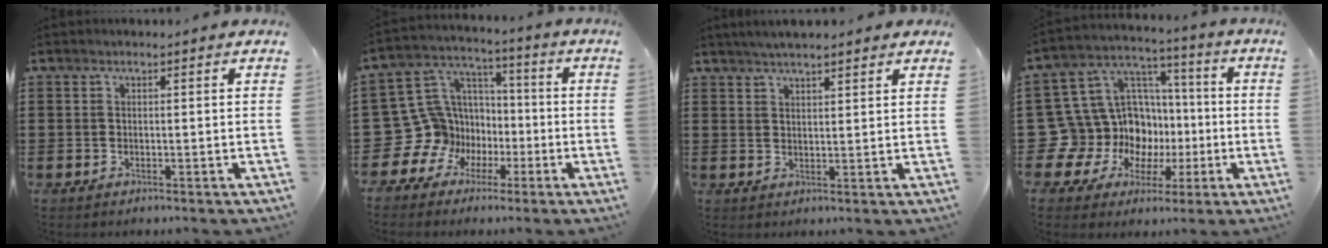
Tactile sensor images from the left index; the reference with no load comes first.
{"total": 12.7, "force": [-3.3, 12.1, 2.2], "torque": [-0.122, -0.005, -0.036]}
{"total": 3.0, "force": [2.7, 0.3, 1.2], "torque": [-0.029, 0.002, 0.050]}
{"total": 15.3, "force": [-2.8, 14.1, 5.1], "torque": [-0.147, -0.013, -0.014]}